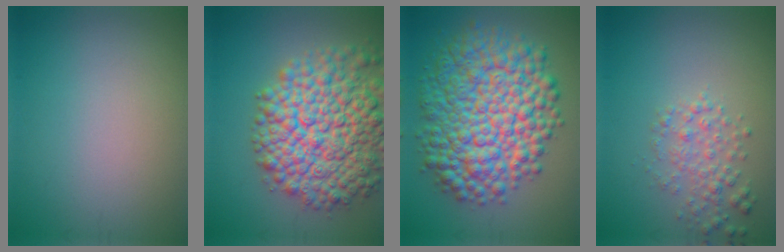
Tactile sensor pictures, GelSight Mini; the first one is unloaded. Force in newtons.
{"total": 11.8, "press": 11.7, "slide": 0.6}
{"total": 12.2, "press": 12.2, "slide": 0.2}
{"total": 2.5, "press": 2.5, "slide": 0.1}